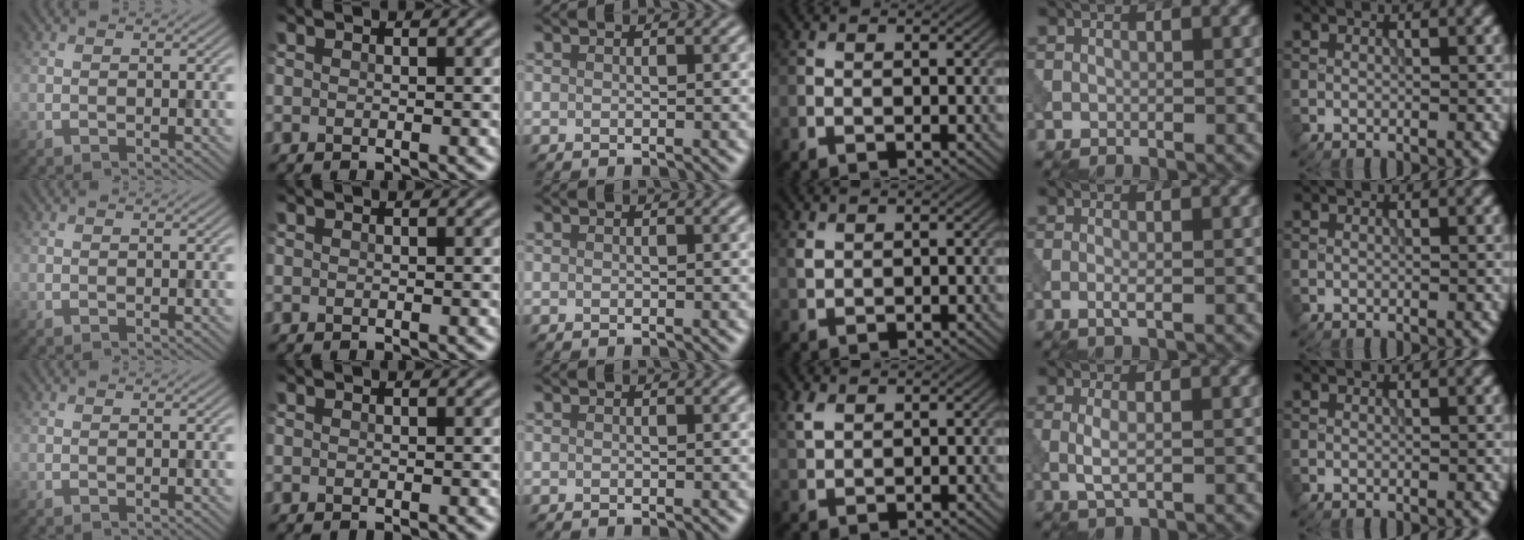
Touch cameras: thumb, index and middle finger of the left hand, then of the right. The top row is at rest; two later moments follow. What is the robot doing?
{"motion": "dispense", "object": "pipette"}